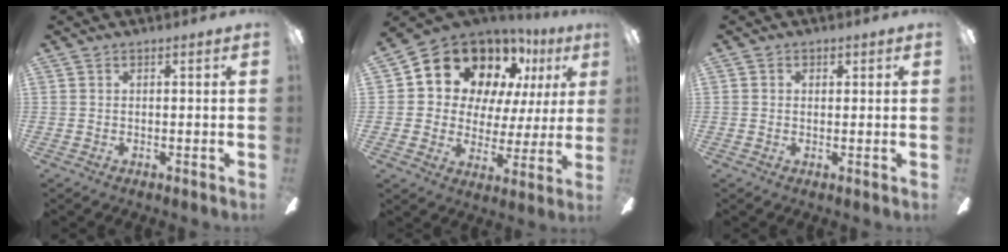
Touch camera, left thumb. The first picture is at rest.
{"total": 15.8, "force": [11.0, 9.4, 6.3], "torque": [-0.116, -0.070, 0.202]}
{"total": 1.2, "force": [0.2, 1.1, 0.5], "torque": [-0.002, 0.003, 0.001]}